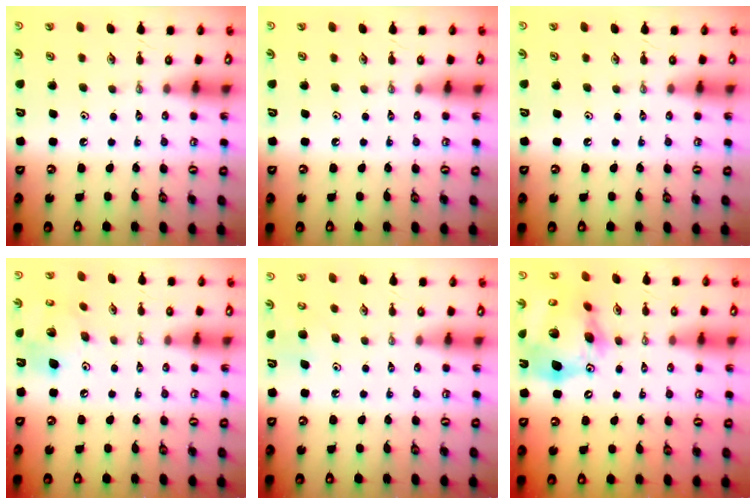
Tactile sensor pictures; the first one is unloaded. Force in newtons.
{"total": 0.0}
{"total": 0.0}
{"total": 14.3, "press": 14.1, "slide": 2.5}
{"total": 5.7, "press": 5.7, "slide": 0.6}
{"total": 21.2, "press": 20.9, "slide": 3.4}